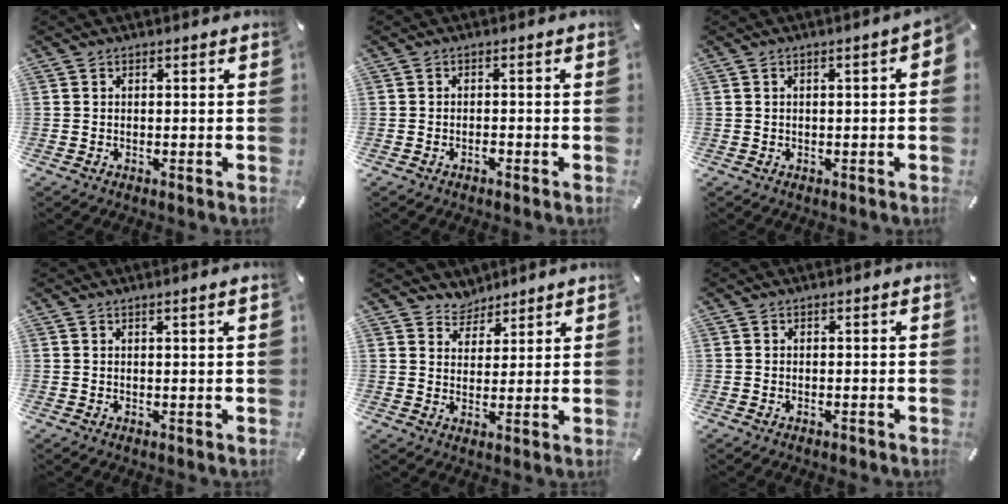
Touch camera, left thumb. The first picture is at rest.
{"total": 1.5, "force": [-1.0, 0.5, 1.0], "torque": [-0.019, 0.002, -0.019]}
{"total": 3.0, "force": [-0.1, 0.7, 2.9], "torque": [-0.047, 0.004, -0.002]}
{"total": 1.4, "force": [0.5, -0.2, 1.3], "torque": [-0.022, -0.002, 0.007]}
{"total": 4.7, "force": [3.9, 2.5, -0.6], "torque": [0.002, -0.026, 0.074]}
{"total": 0.8, "force": [-0.4, 0.2, 0.7], "torque": [-0.013, -0.003, -0.007]}